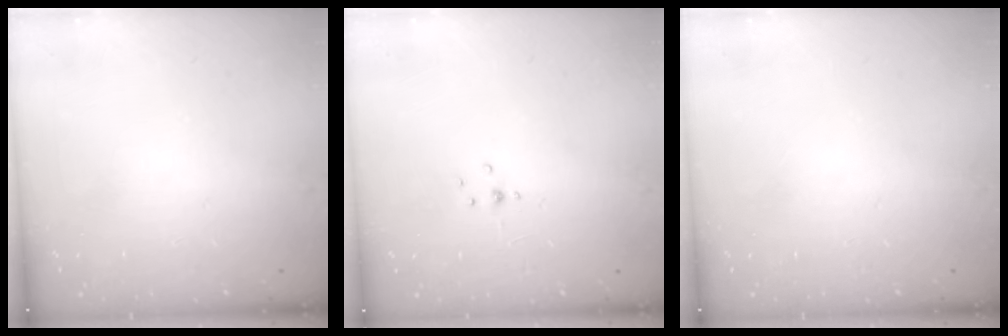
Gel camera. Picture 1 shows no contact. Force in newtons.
{"total": 1.8, "press": 1.8, "slide": 0.2}
{"total": 0.0}